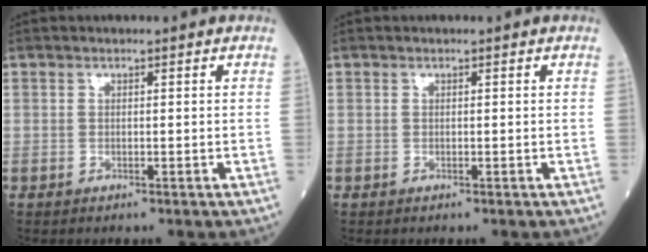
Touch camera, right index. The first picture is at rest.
{"total": 0.0}